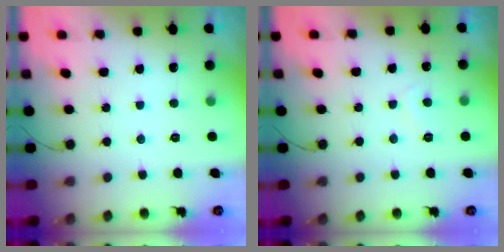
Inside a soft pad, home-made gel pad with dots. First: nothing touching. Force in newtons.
{"total": 1.2, "press": 1.2, "slide": 0.3}